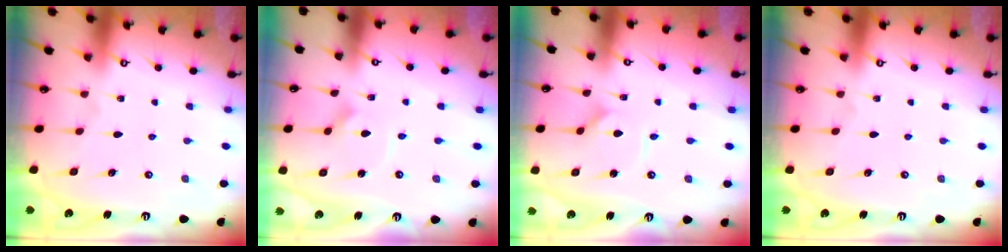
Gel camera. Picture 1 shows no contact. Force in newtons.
{"total": 2.8, "press": 2.8, "slide": 0.3}
{"total": 2.1, "press": 2.1, "slide": 0.2}
{"total": 0.0}